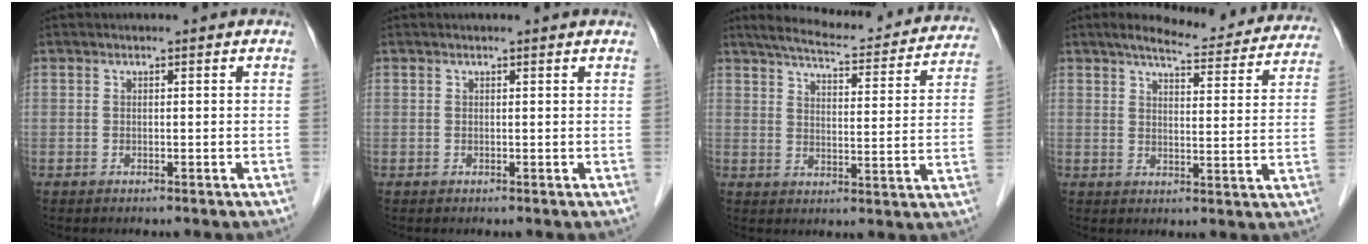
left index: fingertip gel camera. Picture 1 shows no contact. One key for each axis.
{"total": 1.4, "fx": 1.3, "fy": -0.1, "fz": 0.4, "tx": -0.015, "ty": 0.007, "tz": 0.014}
{"total": 21.2, "fx": 19.1, "fy": 3.7, "fz": 8.3, "tx": -0.114, "ty": -0.009, "tz": 0.233}
{"total": 16.3, "fx": 14.9, "fy": 3.1, "fz": 6.0, "tx": -0.063, "ty": -0.008, "tz": 0.171}